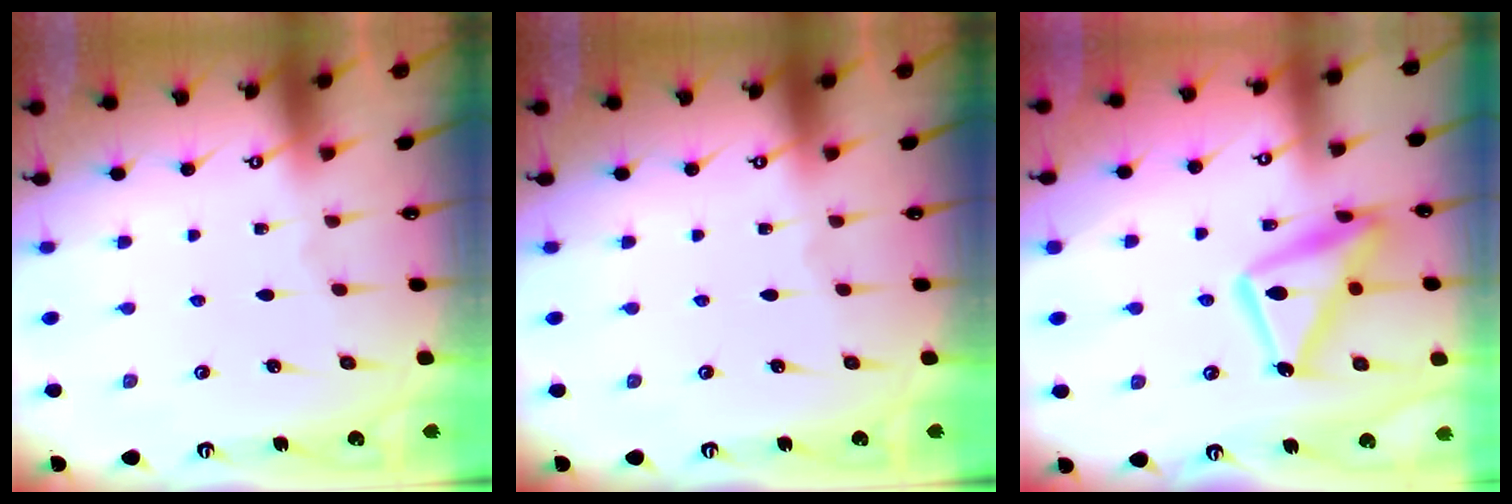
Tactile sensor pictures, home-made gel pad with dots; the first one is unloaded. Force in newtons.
{"total": 0.0}
{"total": 15.1, "press": 15.0, "slide": 1.3}